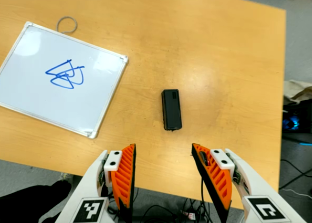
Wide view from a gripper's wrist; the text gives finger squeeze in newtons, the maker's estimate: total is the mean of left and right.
{"total": 0.0}